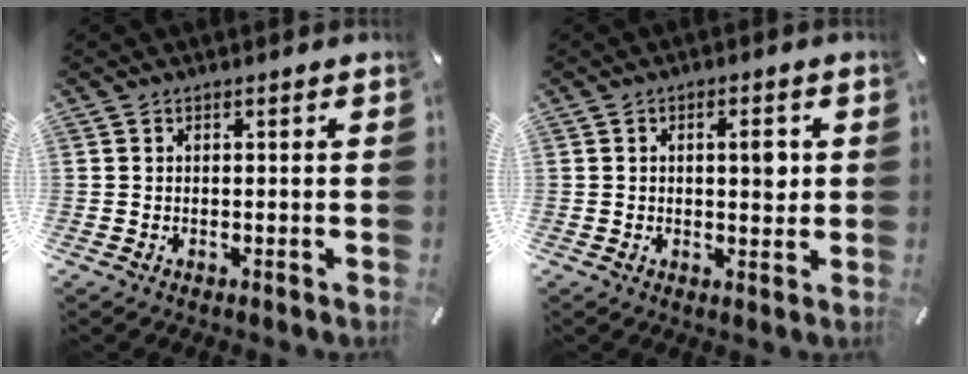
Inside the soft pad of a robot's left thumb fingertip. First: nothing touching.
{"total": 5.2, "force": [0.9, 2.5, 4.5], "torque": [-0.057, -0.005, 0.007]}